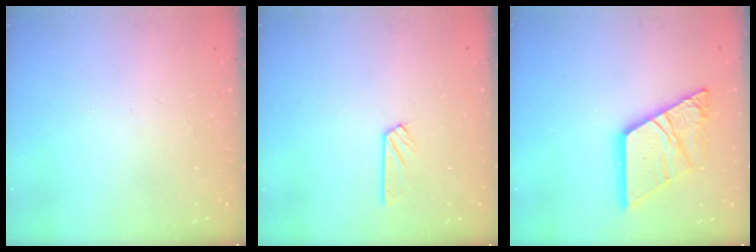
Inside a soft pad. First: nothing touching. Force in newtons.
{"total": 5.7, "press": 5.7, "slide": 0.5}
{"total": 18.0, "press": 17.9, "slide": 1.9}